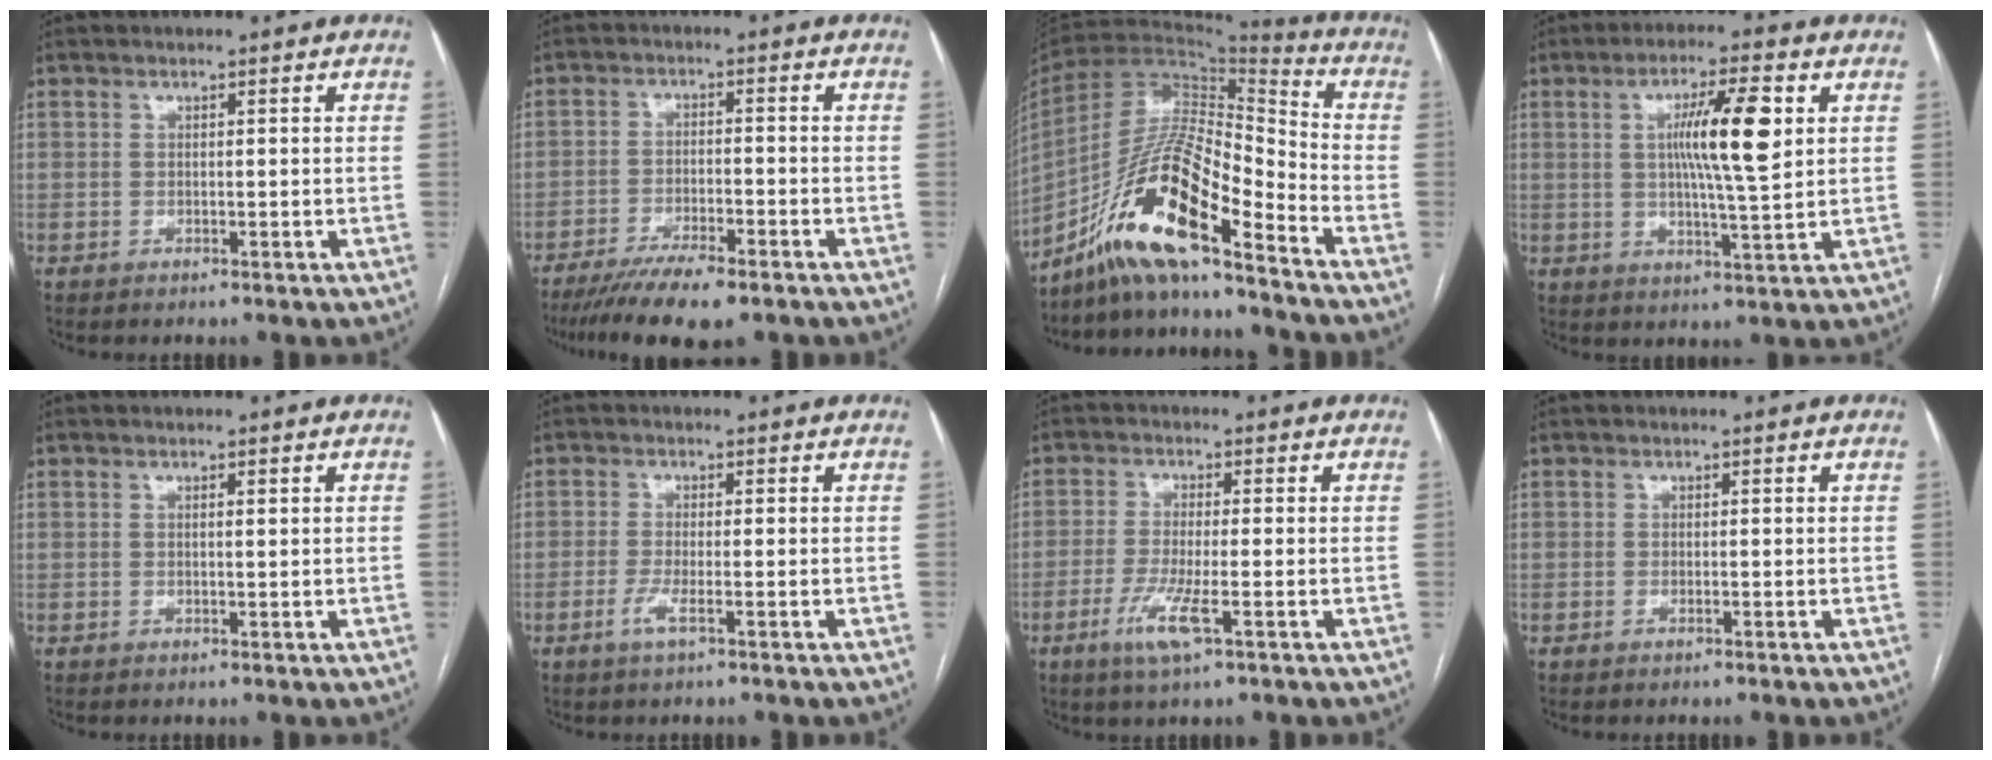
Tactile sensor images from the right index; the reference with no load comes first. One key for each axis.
{"total": 9.7, "fx": -7.4, "fy": 1.4, "fz": 6.1, "tx": -0.099, "ty": -0.020, "tz": -0.121}
{"total": 16.2, "fx": -11.1, "fy": 1.7, "fz": 11.6, "tx": -0.221, "ty": 0.004, "tz": -0.204}
{"total": 9.8, "fx": 2.2, "fy": 0.3, "fz": 9.5, "tx": -0.164, "ty": 0.002, "tz": 0.037}
{"total": 0.6, "fx": 0.3, "fy": -0.1, "fz": 0.5, "tx": -0.010, "ty": 0.000, "tz": 0.004}
{"total": 2.5, "fx": -1.1, "fy": 0.2, "fz": 2.2, "tx": -0.046, "ty": -0.004, "tz": -0.023}
{"total": 5.8, "fx": -2.5, "fy": 0.4, "fz": 5.2, "tx": -0.107, "ty": -0.013, "tz": -0.048}
{"total": 0.0}